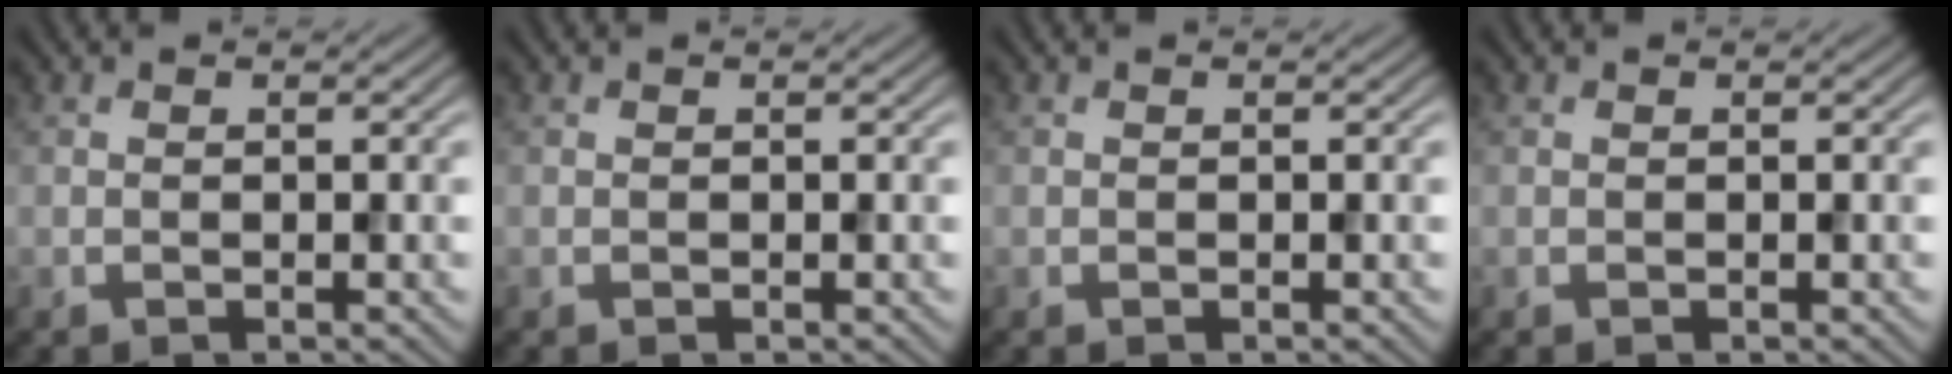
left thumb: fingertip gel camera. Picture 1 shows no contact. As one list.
[{"total": 0.0}, {"total": 0.0}, {"total": 0.0}]